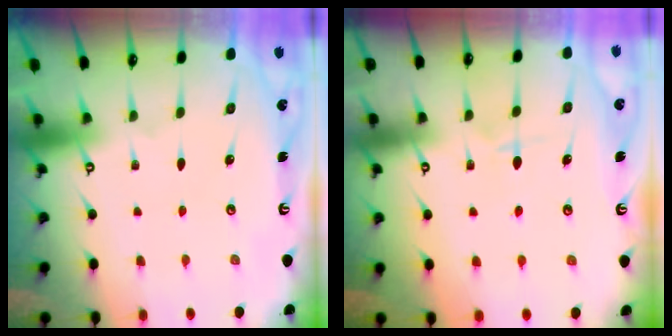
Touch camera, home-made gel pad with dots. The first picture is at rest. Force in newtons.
{"total": 4.8, "press": 4.7, "slide": 0.7}